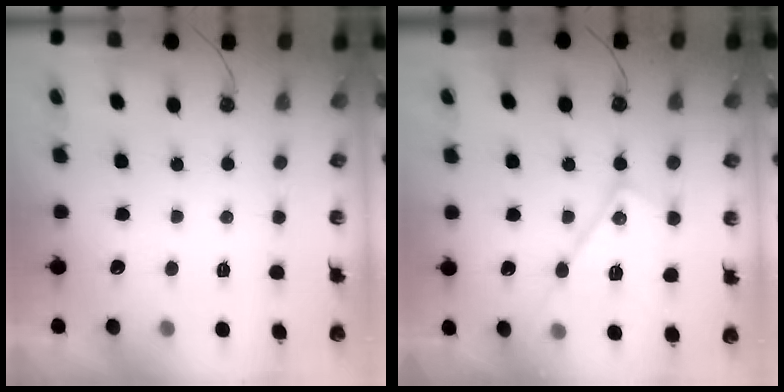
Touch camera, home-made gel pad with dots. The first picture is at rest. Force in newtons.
{"total": 15.2, "press": 15.2, "slide": 0.7}